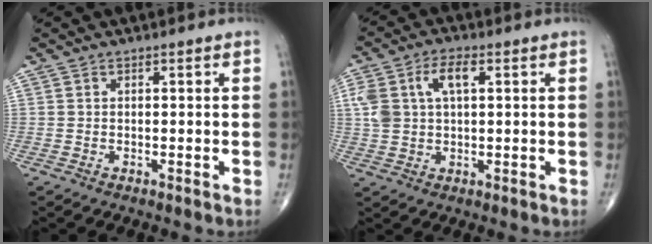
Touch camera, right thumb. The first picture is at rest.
{"total": 8.4, "force": [2.3, 4.6, 6.7], "torque": [-0.138, 0.017, 0.045]}